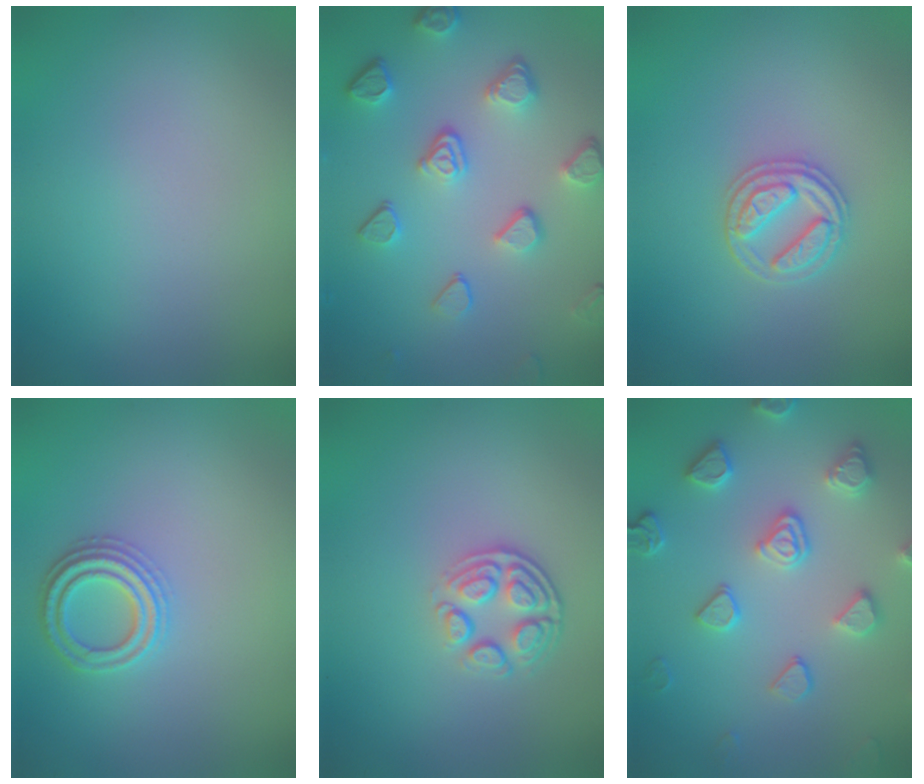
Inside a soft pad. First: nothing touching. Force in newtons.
{"total": 4.9, "press": 3.7, "slide": 3.3}
{"total": 2.8, "press": 2.7, "slide": 0.8}
{"total": 2.7, "press": 2.6, "slide": 0.8}
{"total": 3.7, "press": 2.8, "slide": 2.5}
{"total": 4.1, "press": 4.1, "slide": 0.4}